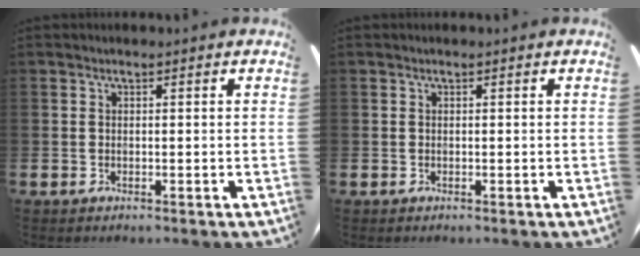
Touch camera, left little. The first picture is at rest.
{"total": 0.0}